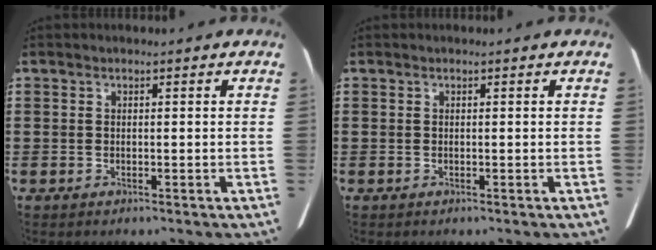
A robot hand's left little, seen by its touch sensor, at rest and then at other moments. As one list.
[{"total": 0.0}]